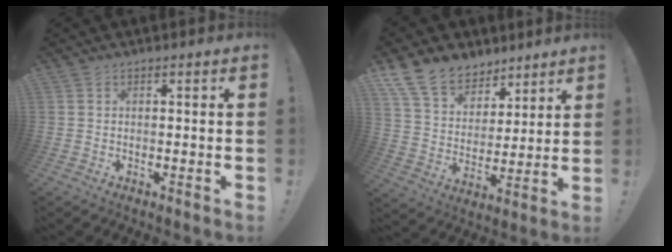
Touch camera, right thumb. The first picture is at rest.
{"total": 14.6, "force": [10.5, 9.0, 4.6], "torque": [-0.094, -0.067, 0.203]}